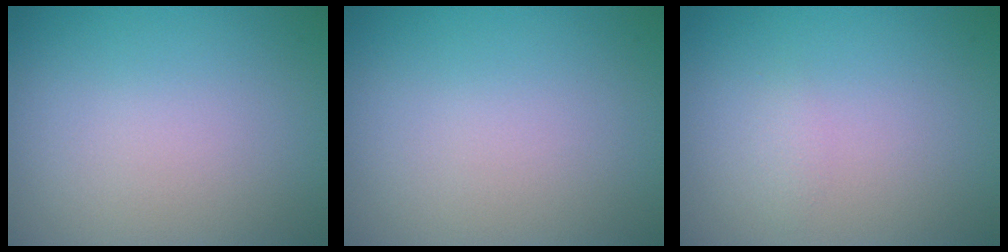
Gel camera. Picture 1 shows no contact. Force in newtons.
{"total": 0.0}
{"total": 0.8, "press": 0.7, "slide": 0.1}